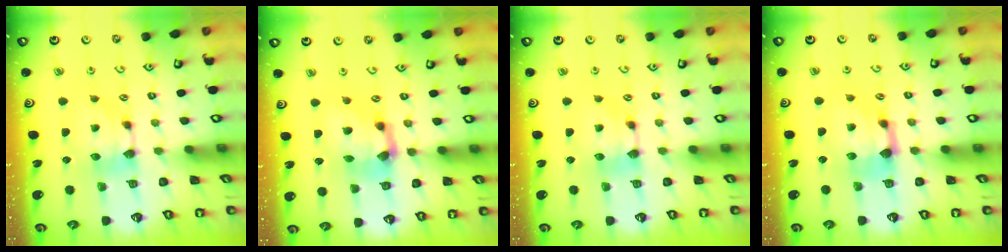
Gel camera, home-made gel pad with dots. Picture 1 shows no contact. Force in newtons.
{"total": 3.8, "press": 3.1, "slide": 2.1}
{"total": 0.0}
{"total": 1.5, "press": 0.5, "slide": 1.4}